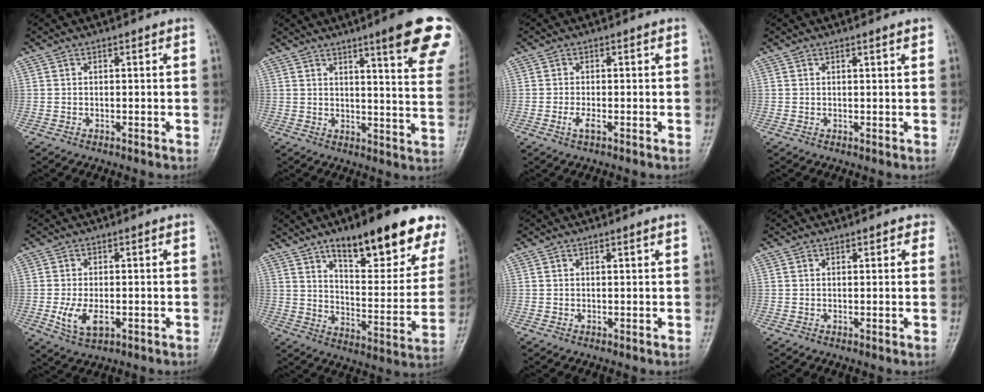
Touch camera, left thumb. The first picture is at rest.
{"total": 17.2, "force": [10.6, 2.1, 13.4], "torque": [-0.143, -0.045, 0.122]}
{"total": 1.9, "force": [-0.7, 0.5, 1.7], "torque": [-0.037, 0.003, -0.013]}
{"total": 1.4, "force": [1.0, 0.0, 1.0], "torque": [-0.013, -0.002, 0.013]}
{"total": 5.6, "force": [-1.4, 2.9, 4.6], "torque": [-0.093, -0.003, -0.021]}
{"total": 22.4, "force": [14.2, 7.3, 15.6], "torque": [-0.164, -0.055, 0.209]}
{"total": 0.7, "force": [0.4, -0.1, 0.5], "torque": [-0.015, -0.004, 0.010]}
{"total": 1.8, "force": [1.0, 1.0, 1.1], "torque": [0.000, -0.001, 0.008]}